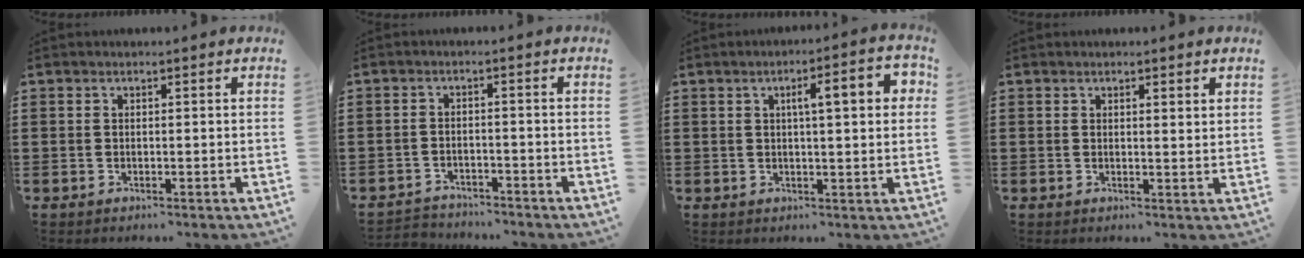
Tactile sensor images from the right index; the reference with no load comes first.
{"total": 2.7, "force": [-2.6, 0.4, -0.3], "torque": [-0.003, 0.000, -0.059]}
{"total": 6.0, "force": [1.5, 1.3, 5.7], "torque": [-0.087, -0.002, 0.016]}
{"total": 1.0, "force": [0.9, 0.2, 0.4], "torque": [-0.010, 0.003, 0.016]}